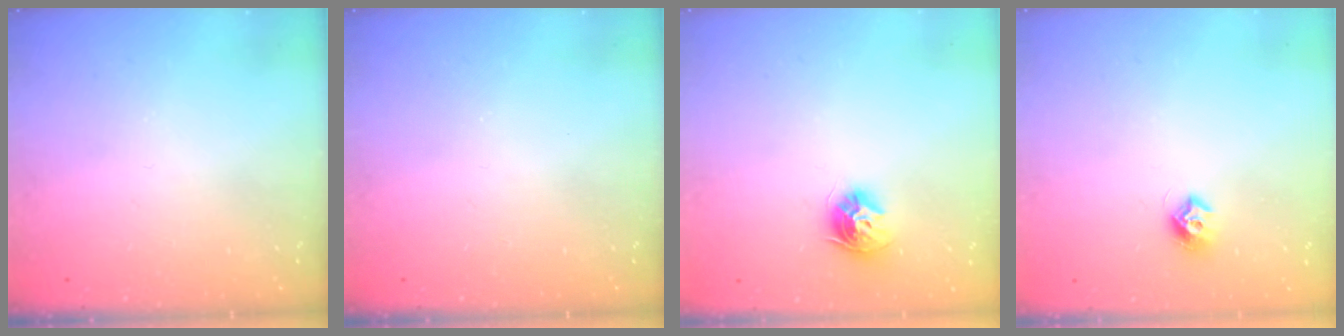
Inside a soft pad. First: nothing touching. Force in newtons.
{"total": 0.0}
{"total": 9.3, "press": 9.3, "slide": 1.0}
{"total": 7.3, "press": 7.3, "slide": 0.6}